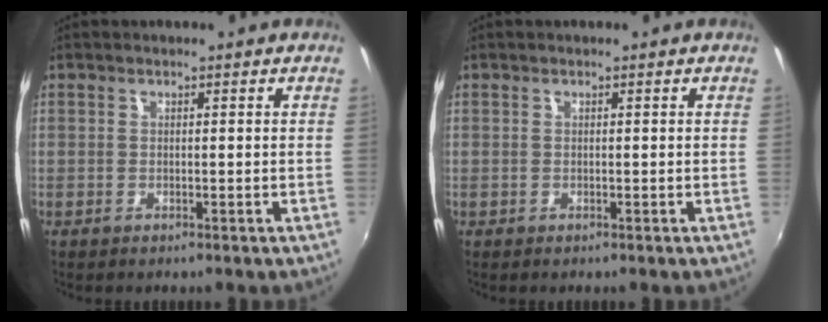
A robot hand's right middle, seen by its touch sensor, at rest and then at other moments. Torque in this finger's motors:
{"motor_torque": [0.02, -0.04, 0.03, 0.00]}